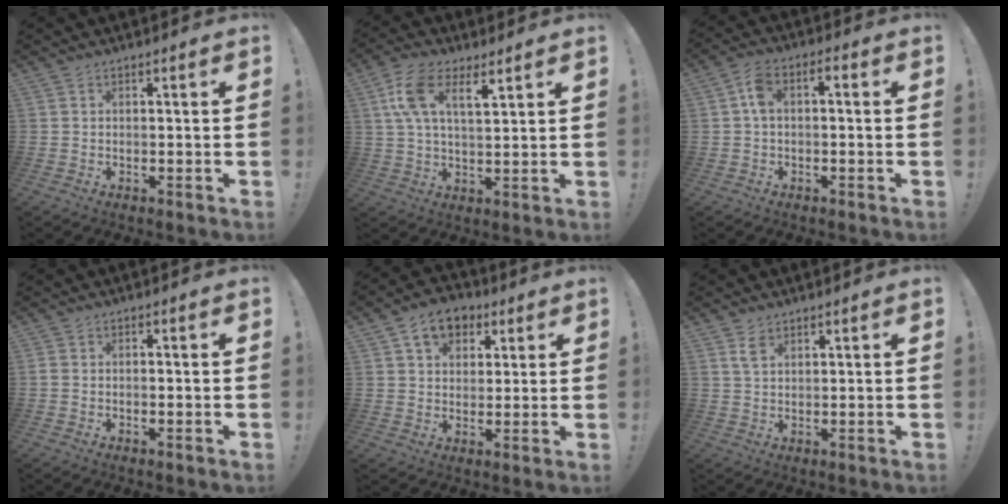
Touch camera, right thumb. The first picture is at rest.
{"total": 10.9, "force": [6.0, 4.6, 7.9], "torque": [-0.137, -0.012, 0.111]}
{"total": 5.7, "force": [-0.6, 3.3, 4.6], "torque": [-0.097, 0.010, -0.011]}
{"total": 0.9, "force": [-0.4, 0.6, 0.6], "torque": [-0.009, 0.004, -0.007]}
{"total": 10.0, "force": [4.8, 7.4, 4.8], "torque": [-0.070, -0.010, 0.091]}
{"total": 3.6, "force": [2.2, 1.9, 2.1], "torque": [-0.029, -0.009, 0.039]}